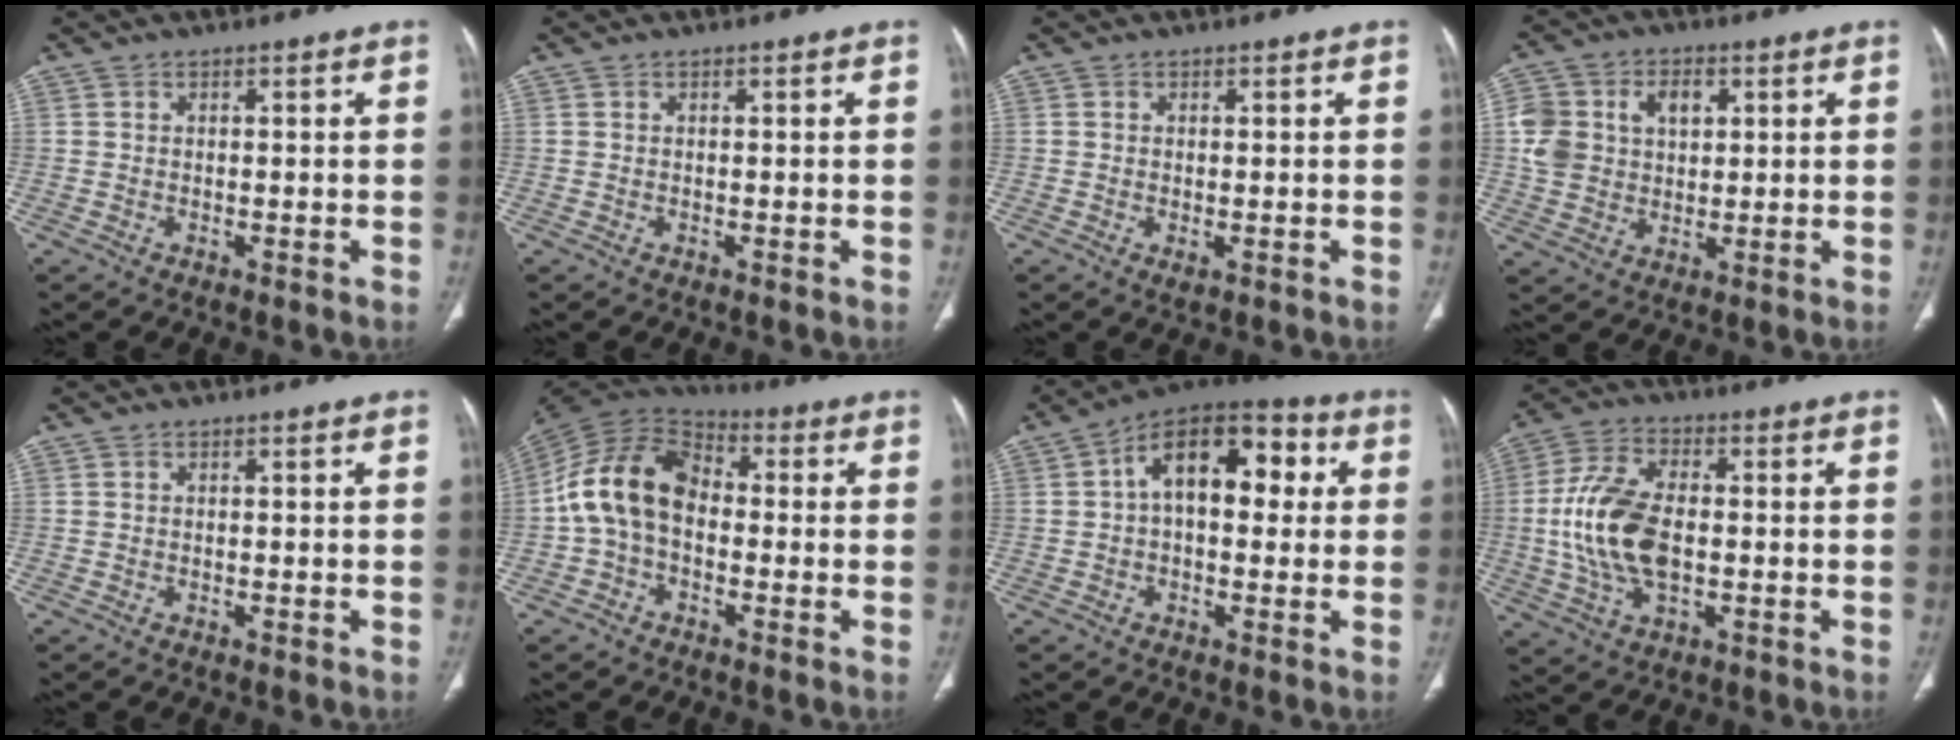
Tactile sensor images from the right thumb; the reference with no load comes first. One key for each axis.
{"total": 0.0}
{"total": 1.1, "fx": -0.3, "fy": 0.5, "fz": 0.9, "tx": -0.018, "ty": -0.004, "tz": -0.002}
{"total": 11.8, "fx": 2.8, "fy": 8.9, "fz": 7.2, "tx": -0.120, "ty": 0.006, "tz": 0.055}
{"total": 0.0}
{"total": 13.9, "fx": -1.0, "fy": 9.6, "fz": 10.0, "tx": -0.180, "ty": 0.036, "tz": -0.032}
{"total": 15.3, "fx": 2.8, "fy": 8.7, "fz": 12.2, "tx": -0.158, "ty": 0.038, "tz": 0.034}
{"total": 14.7, "fx": -0.7, "fy": 8.1, "fz": 12.2, "tx": -0.251, "ty": 0.009, "tz": -0.013}